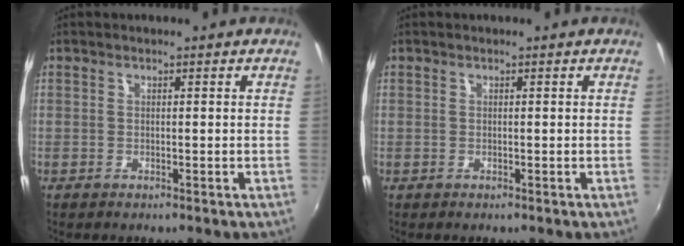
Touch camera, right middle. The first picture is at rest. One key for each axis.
{"total": 0.0}